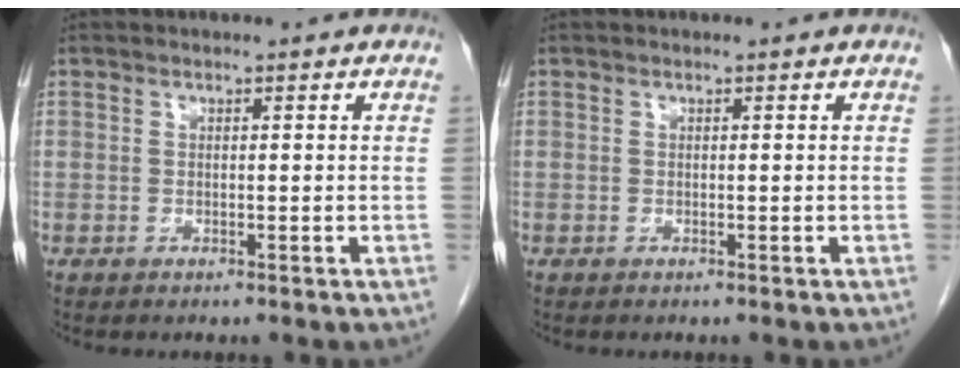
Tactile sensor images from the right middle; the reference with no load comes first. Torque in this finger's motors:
{"motor_torque": [0.23, -0.11, 0.02, 0.01]}